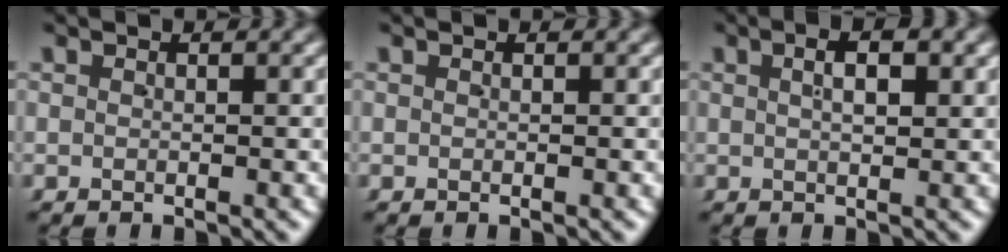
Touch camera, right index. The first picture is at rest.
{"total": 0.0}
{"total": 2.5, "force": [0.9, 0.6, 2.3], "torque": [-0.020, 0.008, 0.012]}